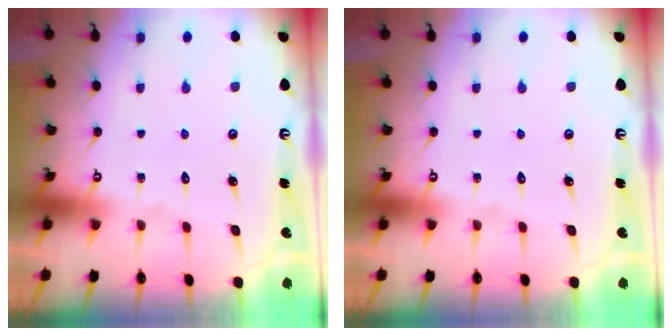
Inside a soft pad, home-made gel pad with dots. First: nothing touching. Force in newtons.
{"total": 0.0}